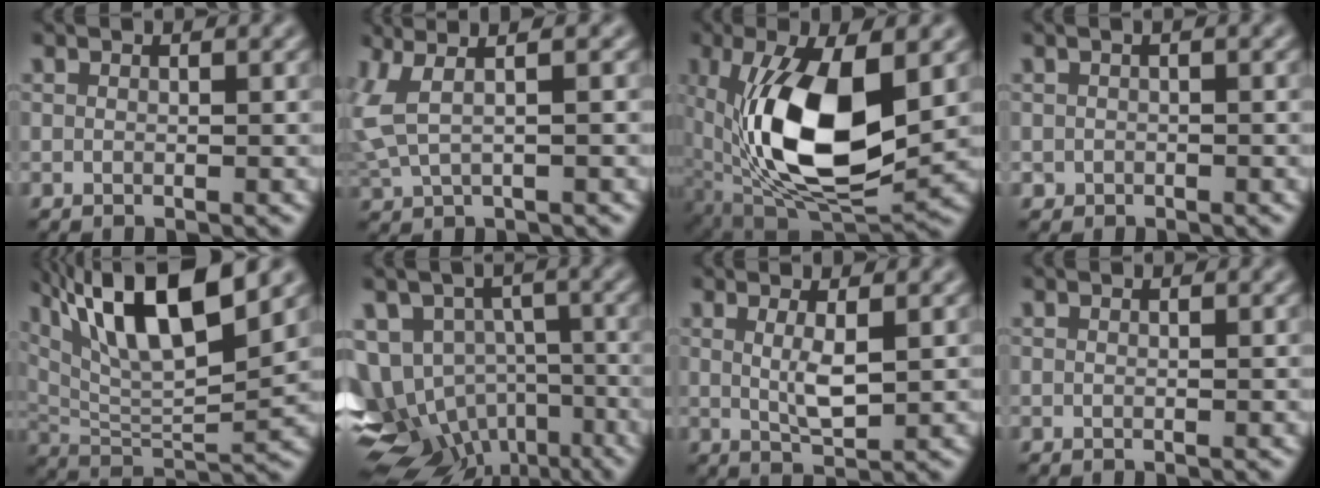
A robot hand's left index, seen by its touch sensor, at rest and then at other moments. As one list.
[{"total": 4.0, "force": [1.3, 1.4, 3.5], "torque": [-0.090, 0.009, 0.030]}, {"total": 13.0, "force": [0.8, 6.0, 11.5], "torque": [-0.214, -0.011, 0.018]}, {"total": 0.6, "force": [-0.3, 0.5, 0.3], "torque": [-0.006, -0.002, -0.001]}, {"total": 11.5, "force": [6.0, 3.1, 9.4], "torque": [-0.160, 0.008, 0.110]}, {"total": 12.3, "force": [-6.1, 8.9, 5.8], "torque": [-0.110, -0.017, -0.059]}, {"total": 2.6, "force": [0.6, 0.5, 2.4], "torque": [-0.047, -0.006, 0.014]}, {"total": 0.0}]